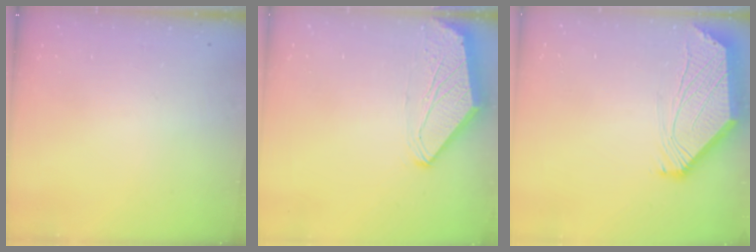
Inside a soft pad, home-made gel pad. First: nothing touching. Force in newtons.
{"total": 0.0}
{"total": 2.5, "press": 2.4, "slide": 0.6}